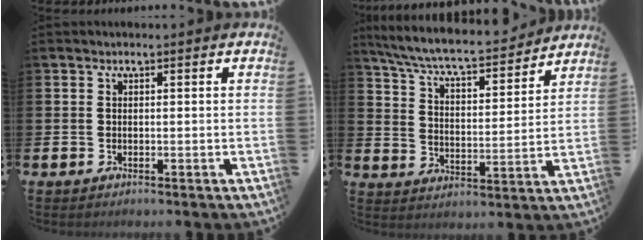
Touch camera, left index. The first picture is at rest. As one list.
[{"total": 7.4, "force": [7.0, 0.8, 2.4], "torque": [-0.082, -0.053, 0.118]}]